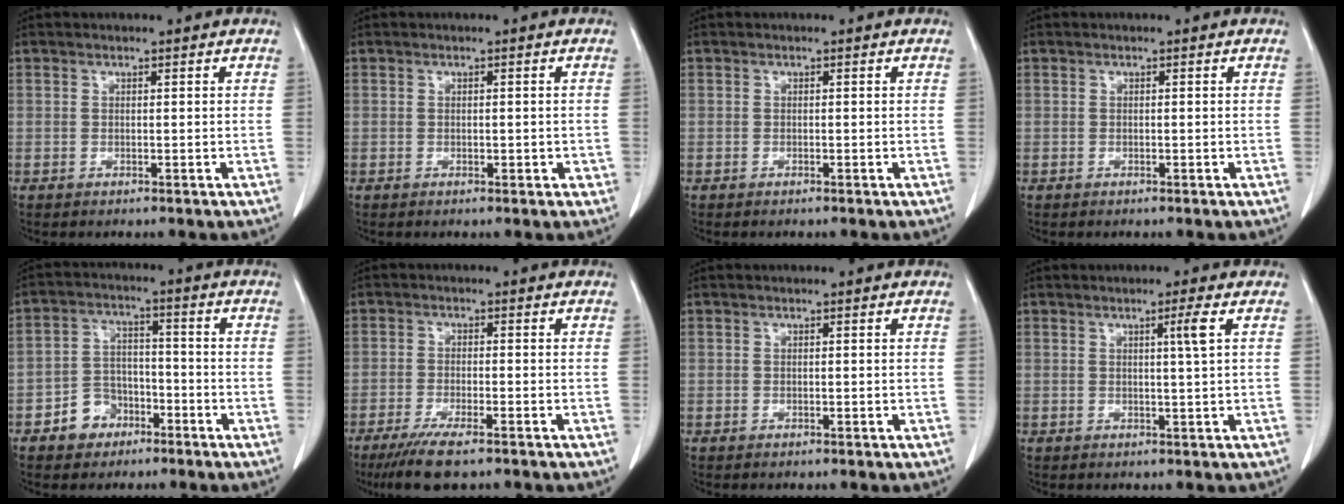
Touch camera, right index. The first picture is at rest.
{"total": 1.2, "force": [-0.1, 0.8, 0.9], "torque": [-0.012, 0.004, 0.003]}
{"total": 0.0}
{"total": 0.0}
{"total": 6.0, "force": [-3.4, 4.6, 1.8], "torque": [-0.035, 0.017, -0.053]}
{"total": 7.1, "force": [-5.2, 0.7, 4.8], "torque": [-0.083, -0.018, -0.082]}
{"total": 0.0}
{"total": 2.2, "force": [0.8, -0.8, 2.0], "torque": [-0.035, -0.007, 0.016]}